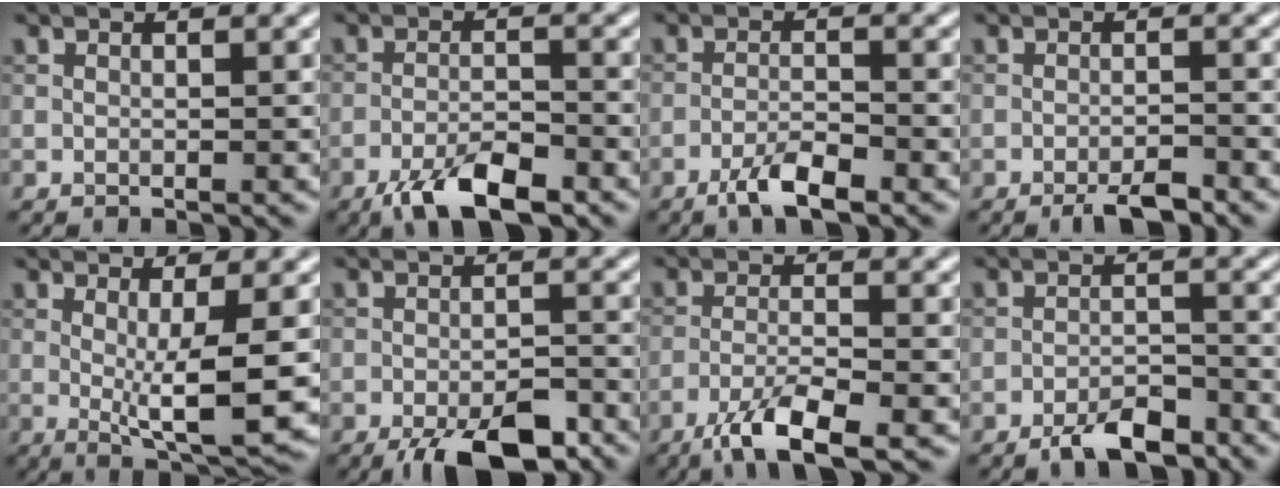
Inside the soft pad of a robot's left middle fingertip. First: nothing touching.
{"total": 5.4, "force": [-3.8, 1.6, 3.5], "torque": [-0.064, -0.004, -0.068]}
{"total": 3.3, "force": [-2.3, 0.7, 2.3], "torque": [-0.045, 0.003, -0.048]}
{"total": 2.9, "force": [-2.2, 0.5, 1.8], "torque": [-0.029, 0.000, -0.039]}
{"total": 5.9, "force": [-0.3, 1.1, 5.8], "torque": [-0.096, -0.013, 0.000]}
{"total": 6.8, "force": [-4.7, 2.0, 4.5], "torque": [-0.067, -0.007, -0.073]}
{"total": 4.9, "force": [-3.1, 0.9, 3.7], "torque": [-0.072, -0.003, -0.063]}
{"total": 4.3, "force": [-3.3, 1.4, 2.4], "torque": [-0.037, 0.001, -0.059]}